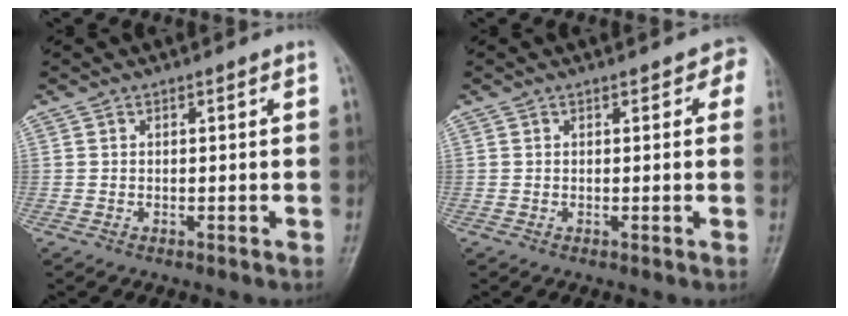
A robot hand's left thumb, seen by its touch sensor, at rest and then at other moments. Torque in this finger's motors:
{"motor_torque": [0.13, 0.25, 0.12, -0.17, 0.00]}